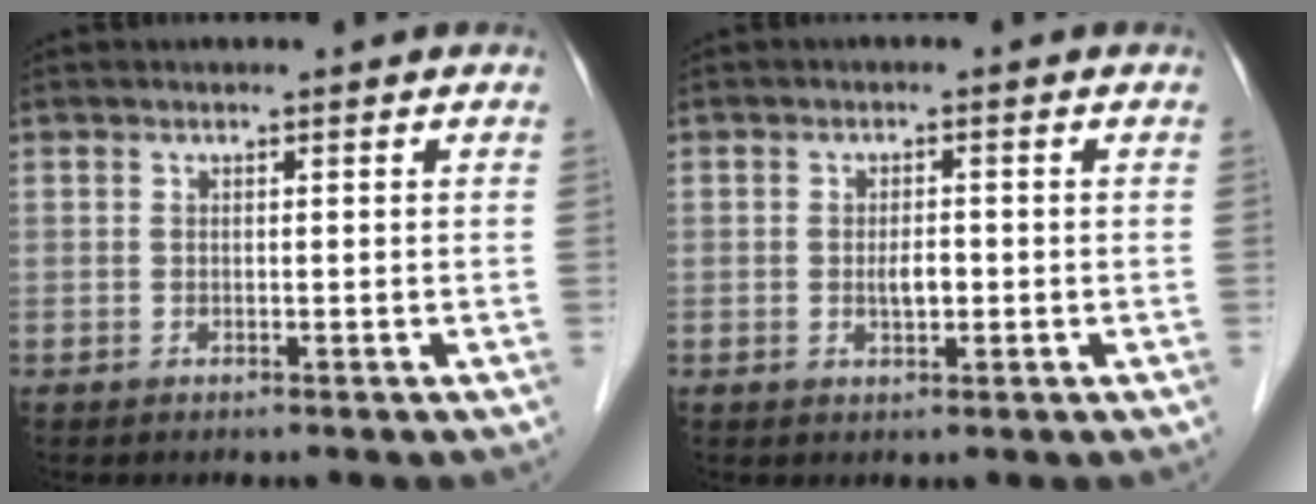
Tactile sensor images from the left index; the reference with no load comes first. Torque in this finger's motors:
{"motor_torque": [0.25, 0.23, 0.02, 0.04]}